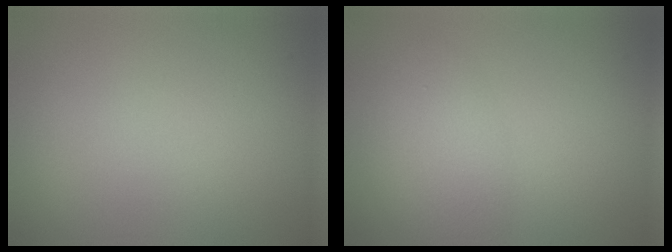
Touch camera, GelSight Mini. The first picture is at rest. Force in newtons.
{"total": 2.9, "press": 2.9, "slide": 0.1}